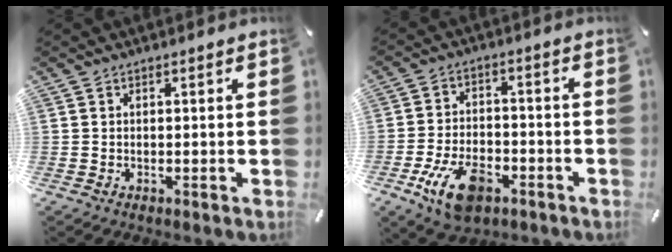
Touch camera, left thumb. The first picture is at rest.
{"total": 11.7, "force": [-5.6, 6.6, 7.8], "torque": [-0.149, 0.020, -0.100]}